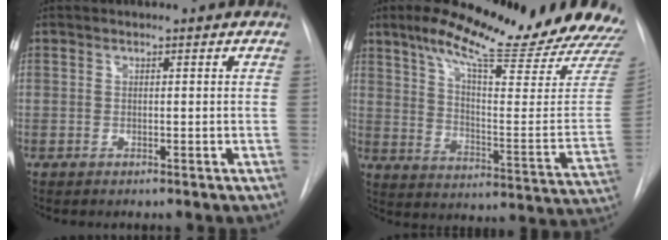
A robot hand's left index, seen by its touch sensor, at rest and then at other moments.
{"total": 24.6, "force": [20.5, 2.3, 13.5], "torque": [-0.205, -0.067, 0.269]}